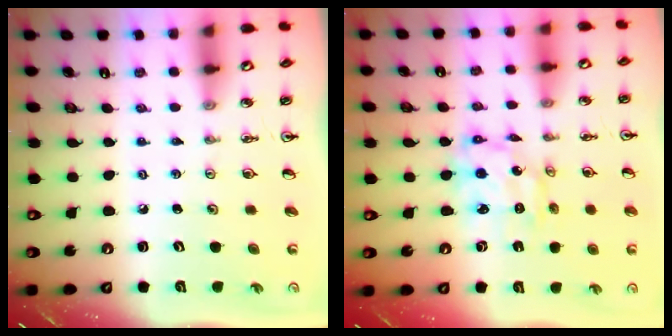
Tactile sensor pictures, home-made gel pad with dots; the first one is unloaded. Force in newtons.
{"total": 8.1, "press": 8.1, "slide": 0.8}